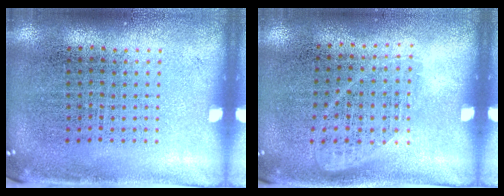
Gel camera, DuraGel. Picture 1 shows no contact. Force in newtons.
{"total": 1.1, "press": 0.9, "slide": 0.6}